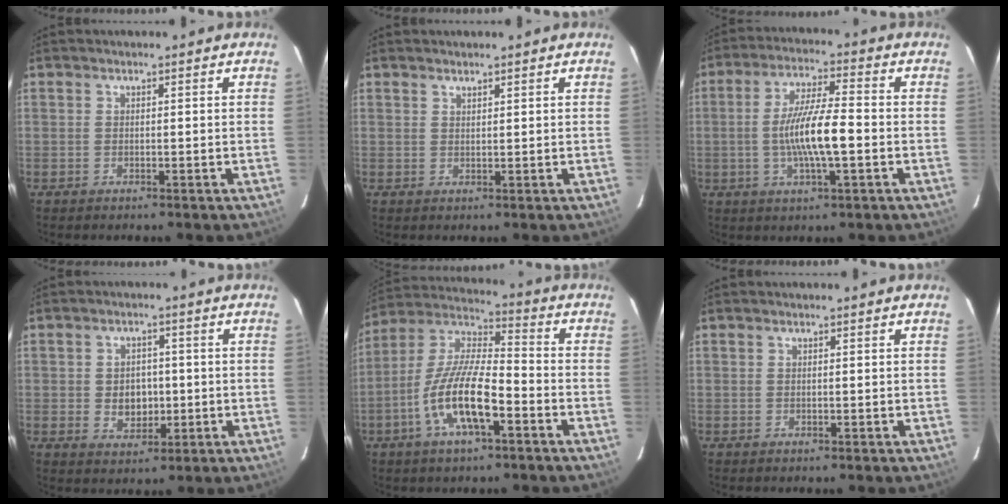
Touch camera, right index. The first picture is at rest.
{"total": 1.0, "force": [0.9, 0.3, 0.3], "torque": [-0.005, 0.000, 0.017]}
{"total": 10.5, "force": [-1.8, 1.6, 10.2], "torque": [-0.192, -0.002, -0.032]}
{"total": 5.6, "force": [-0.6, 4.5, 3.3], "torque": [-0.063, 0.006, -0.001]}
{"total": 14.6, "force": [-6.0, 4.4, 12.5], "torque": [-0.258, -0.005, -0.117]}
{"total": 0.0}